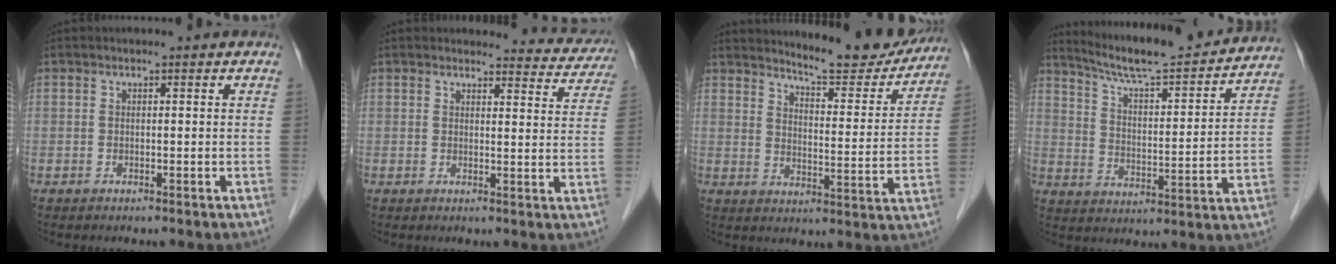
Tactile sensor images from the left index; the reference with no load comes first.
{"total": 8.0, "force": [7.9, 1.7, -0.2], "torque": [0.027, -0.027, 0.063]}
{"total": 14.7, "force": [13.9, 1.8, 4.4], "torque": [-0.057, -0.037, 0.176]}
{"total": 19.3, "force": [17.8, 1.2, 7.3], "torque": [-0.118, -0.015, 0.254]}